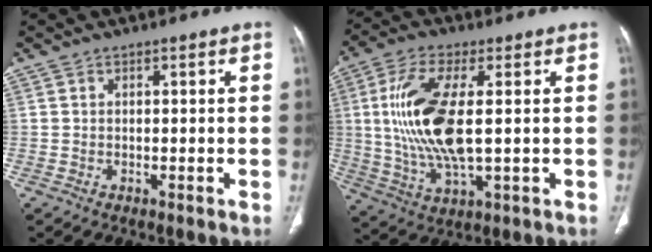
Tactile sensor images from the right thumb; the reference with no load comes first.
{"total": 15.4, "force": [1.5, 5.7, 14.3], "torque": [-0.308, -0.008, 0.033]}